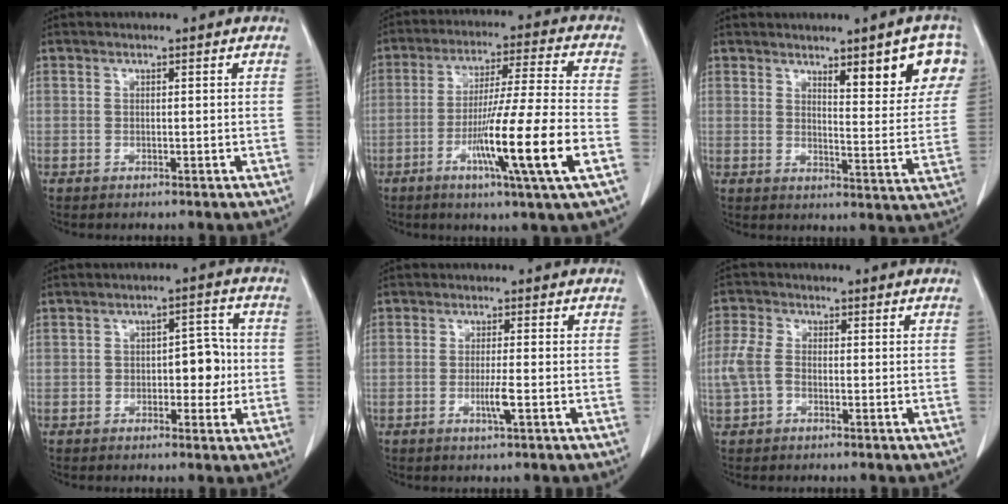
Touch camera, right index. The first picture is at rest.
{"total": 15.5, "force": [-5.4, -1.3, 14.4], "torque": [-0.259, -0.019, -0.096]}
{"total": 10.3, "force": [5.9, 1.9, 8.2], "torque": [-0.094, -0.005, 0.074]}
{"total": 5.5, "force": [-0.6, 2.9, 4.6], "torque": [-0.055, 0.020, -0.007]}
{"total": 2.9, "force": [-0.9, -0.2, 2.7], "torque": [-0.051, -0.005, -0.018]}
{"total": 4.2, "force": [-0.9, 2.7, 3.1], "torque": [-0.093, 0.011, -0.023]}